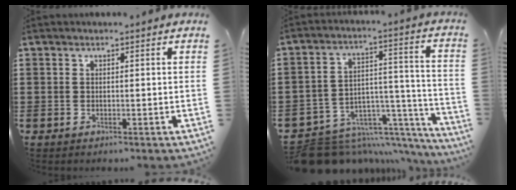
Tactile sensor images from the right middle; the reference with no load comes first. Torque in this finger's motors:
{"motor_torque": [1.59, -0.55, 0.46, 0.05]}